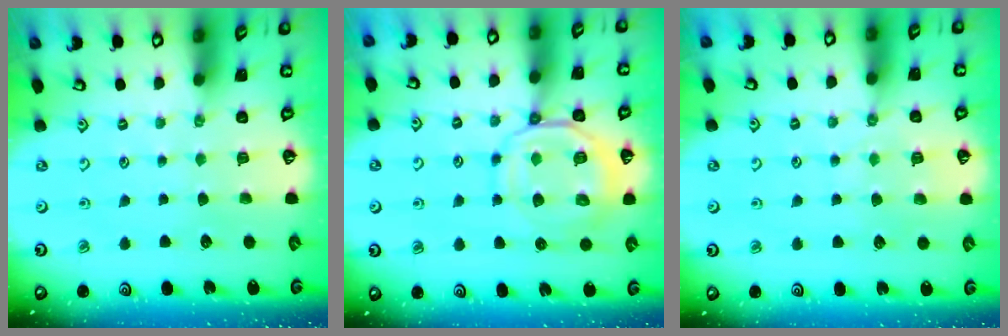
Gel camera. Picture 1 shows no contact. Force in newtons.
{"total": 12.2, "press": 12.1, "slide": 1.3}
{"total": 5.3, "press": 5.3, "slide": 0.6}